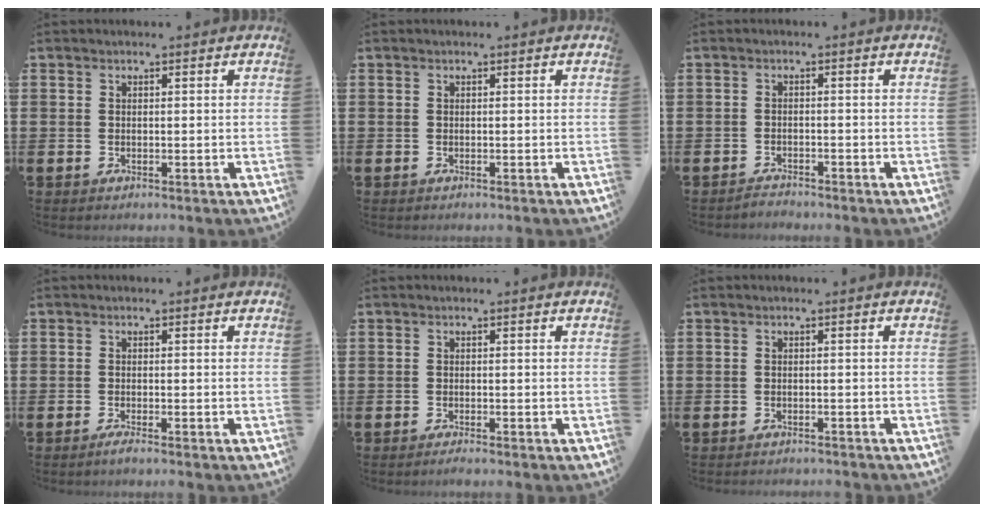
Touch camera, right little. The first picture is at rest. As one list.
[{"total": 0.0}, {"total": 1.3, "force": [-1.3, 0.0, -0.1], "torque": [-0.003, 0.003, -0.028]}, {"total": 0.9, "force": [-0.6, 0.0, 0.6], "torque": [-0.009, -0.003, -0.011]}, {"total": 0.7, "force": [-0.5, 0.0, 0.5], "torque": [-0.001, -0.006, -0.011]}, {"total": 0.7, "force": [-0.7, 0.0, -0.1], "torque": [0.000, -0.001, -0.014]}]